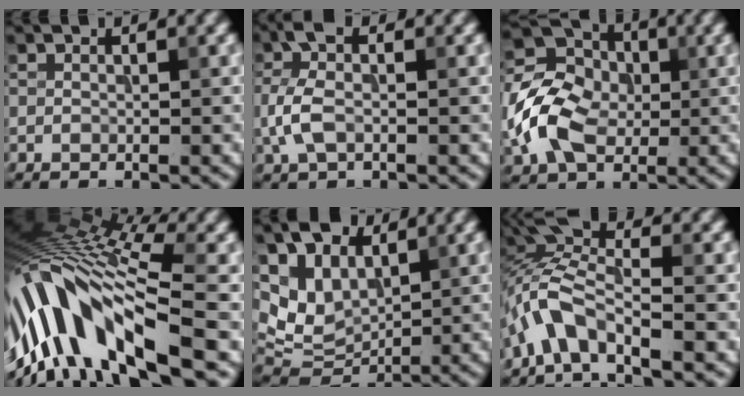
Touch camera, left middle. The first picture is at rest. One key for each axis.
{"total": 3.8, "fx": -0.5, "fy": 2.1, "fz": 3.1, "tx": -0.082, "ty": 0.007, "tz": -0.018}
{"total": 8.9, "fx": -1.1, "fy": 6.7, "fz": 5.6, "tx": -0.132, "ty": 0.001, "tz": -0.025}
{"total": 13.9, "fx": -3.4, "fy": 5.0, "fz": 12.5, "tx": -0.248, "ty": 0.019, "tz": -0.052}
{"total": 8.1, "fx": 3.8, "fy": 5.6, "fz": 4.4, "tx": -0.107, "ty": 0.019, "tz": 0.071}
{"total": 5.1, "fx": -2.2, "fy": 2.0, "fz": 4.2, "tx": -0.079, "ty": 0.013, "tz": -0.052}